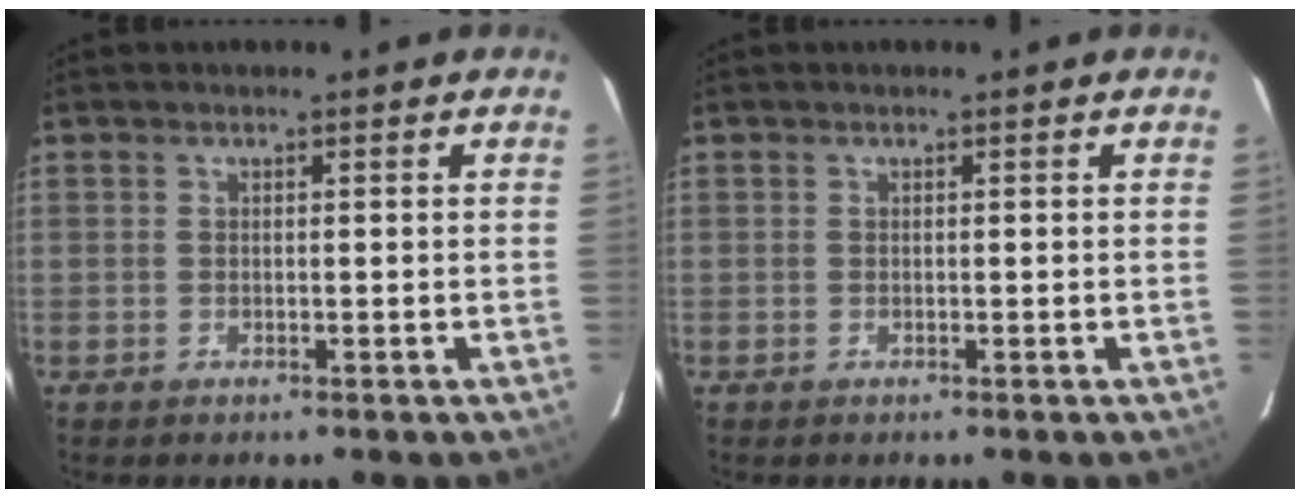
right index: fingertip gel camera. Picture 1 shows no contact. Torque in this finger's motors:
{"motor_torque": [0.00, 0.00, 0.00, 0.00]}